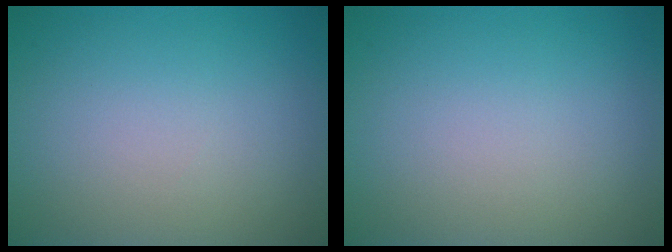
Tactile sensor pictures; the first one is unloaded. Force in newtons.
{"total": 0.0}